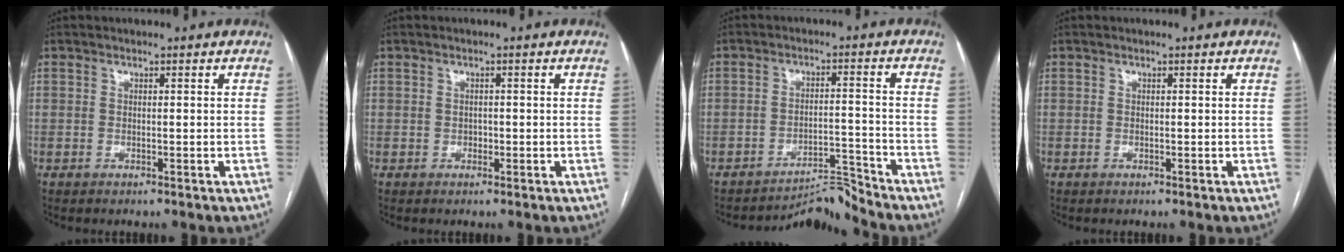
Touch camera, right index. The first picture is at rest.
{"total": 0.8, "force": [-0.2, 0.7, 0.4], "torque": [-0.004, 0.003, -0.004]}
{"total": 5.4, "force": [-4.9, -1.8, -1.3], "torque": [0.026, 0.011, -0.078]}
{"total": 0.0}